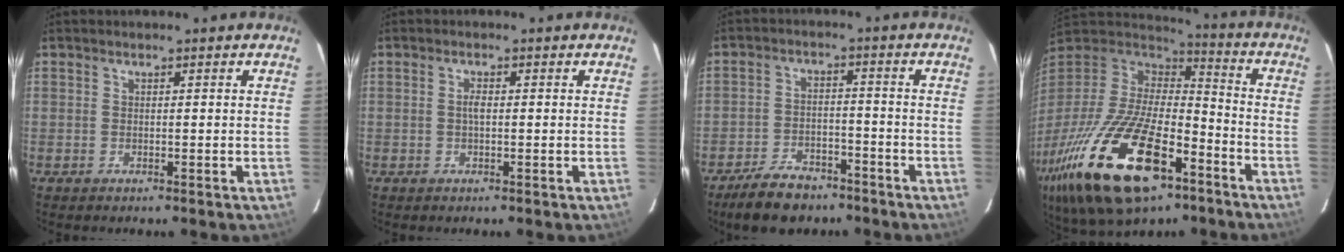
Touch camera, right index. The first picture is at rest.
{"total": 1.3, "force": [-0.1, 0.5, 1.2], "torque": [-0.024, 0.003, -0.003]}
{"total": 9.7, "force": [-7.6, 4.3, 4.1], "torque": [-0.103, 0.009, -0.119]}
{"total": 33.0, "force": [-17.5, 14.2, 24.1], "torque": [-0.494, -0.057, -0.289]}